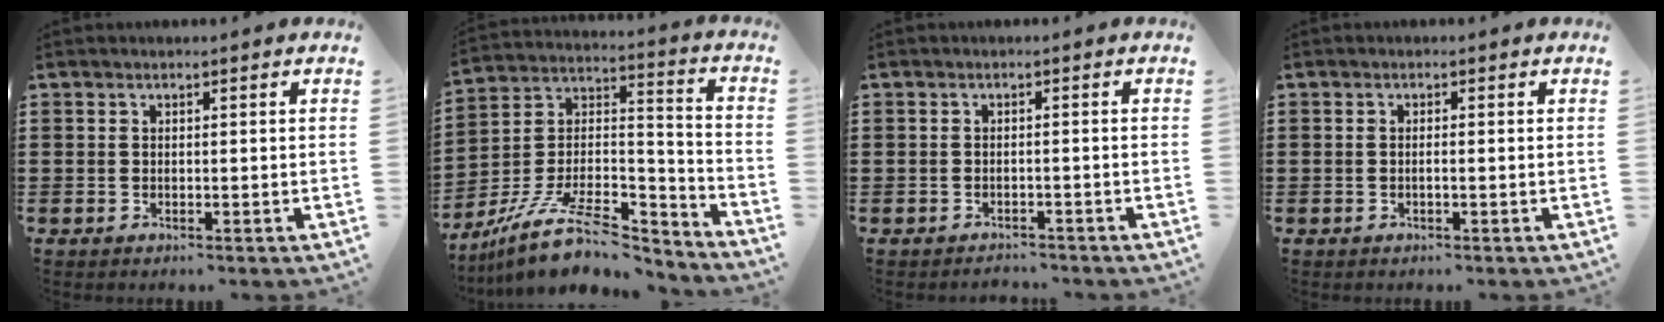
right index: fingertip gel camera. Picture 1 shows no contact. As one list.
[{"total": 12.1, "force": [-9.2, 4.4, 6.6], "torque": [-0.125, 0.022, -0.172]}, {"total": 1.5, "force": [-1.4, 0.3, -0.2], "torque": [-0.001, 0.002, -0.034]}, {"total": 0.6, "force": [-0.1, 0.0, 0.6], "torque": [-0.011, -0.002, -0.002]}]